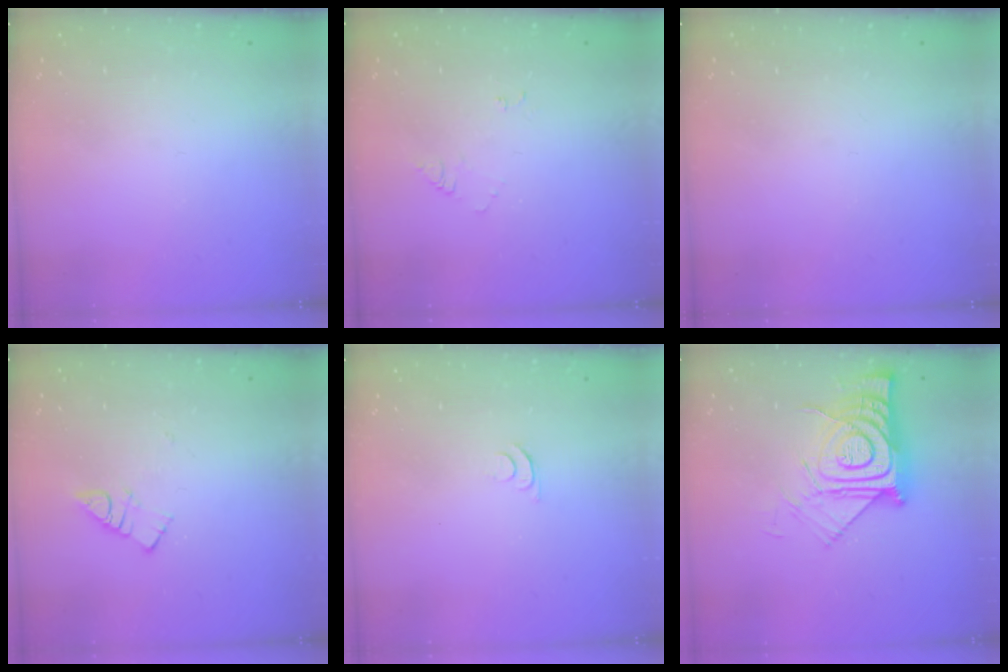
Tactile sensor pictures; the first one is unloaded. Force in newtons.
{"total": 6.0, "press": 6.0, "slide": 0.7}
{"total": 0.0}
{"total": 4.8, "press": 4.7, "slide": 0.8}
{"total": 4.4, "press": 4.3, "slide": 0.6}
{"total": 14.2, "press": 14.2, "slide": 1.1}